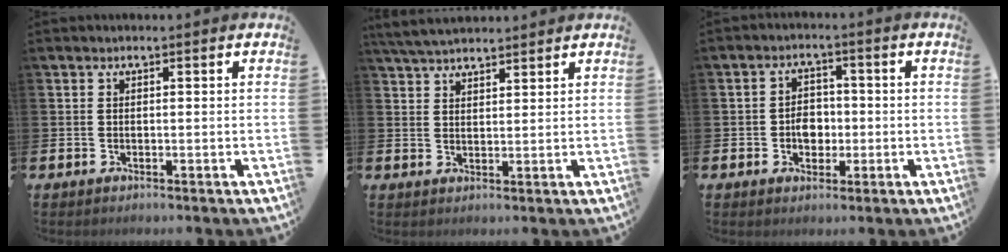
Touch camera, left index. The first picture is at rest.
{"total": 4.6, "force": [4.4, 0.9, 1.1], "torque": [-0.028, -0.015, 0.081]}
{"total": 3.7, "force": [-0.6, 2.9, 2.3], "torque": [-0.028, 0.002, -0.018]}